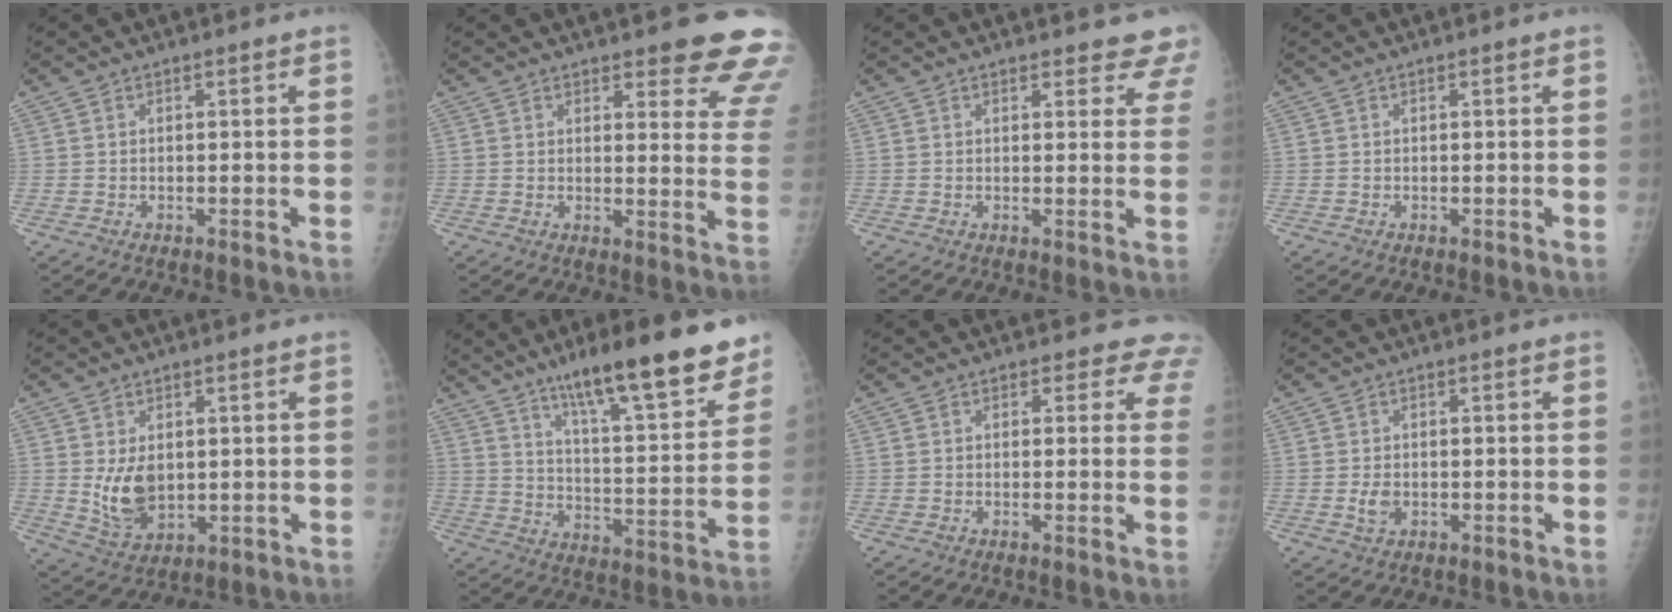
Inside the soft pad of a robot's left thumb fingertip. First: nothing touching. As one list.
[{"total": 13.4, "force": [11.3, 3.5, 6.2], "torque": [-0.022, -0.081, 0.109]}, {"total": 6.5, "force": [5.9, 2.2, 1.5], "torque": [0.027, -0.024, 0.047]}, {"total": 0.0}, {"total": 7.3, "force": [0.8, 4.9, 5.3], "torque": [-0.076, -0.019, 0.033]}, {"total": 22.2, "force": [15.3, 4.5, 15.5], "torque": [-0.204, -0.066, 0.242]}, {"total": 4.8, "force": [4.0, 2.6, 0.7], "torque": [0.033, -0.015, 0.020]}, {"total": 2.3, "force": [-0.4, 1.6, 1.6], "torque": [-0.027, 0.000, -0.004]}]